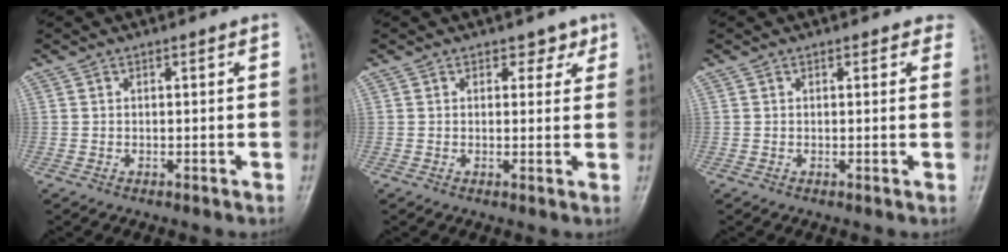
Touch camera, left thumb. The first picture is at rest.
{"total": 2.6, "force": [1.6, 1.8, 0.9], "torque": [0.011, -0.007, 0.017]}
{"total": 2.2, "force": [1.7, 1.2, 0.6], "torque": [0.018, -0.003, 0.006]}